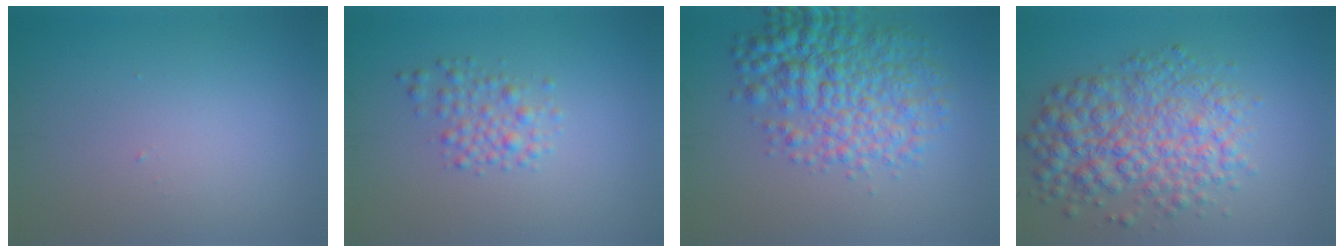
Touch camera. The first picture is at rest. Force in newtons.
{"total": 2.2, "press": 2.2, "slide": 0.1}
{"total": 6.9, "press": 6.9, "slide": 0.1}
{"total": 6.9, "press": 6.9, "slide": 0.1}